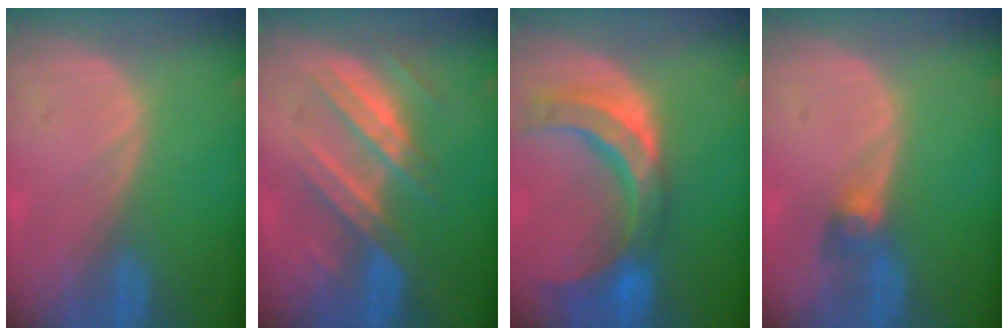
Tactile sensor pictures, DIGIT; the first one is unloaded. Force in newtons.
{"total": 7.2, "press": 7.2, "slide": 0.8}
{"total": 11.1, "press": 9.5, "slide": 5.7}
{"total": 3.1, "press": 2.7, "slide": 1.5}